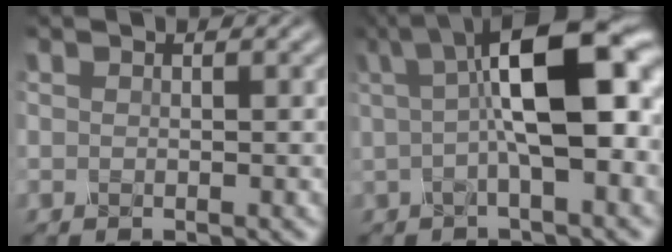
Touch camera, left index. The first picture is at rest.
{"total": 9.8, "force": [1.6, 2.8, 9.3], "torque": [-0.139, 0.017, 0.020]}